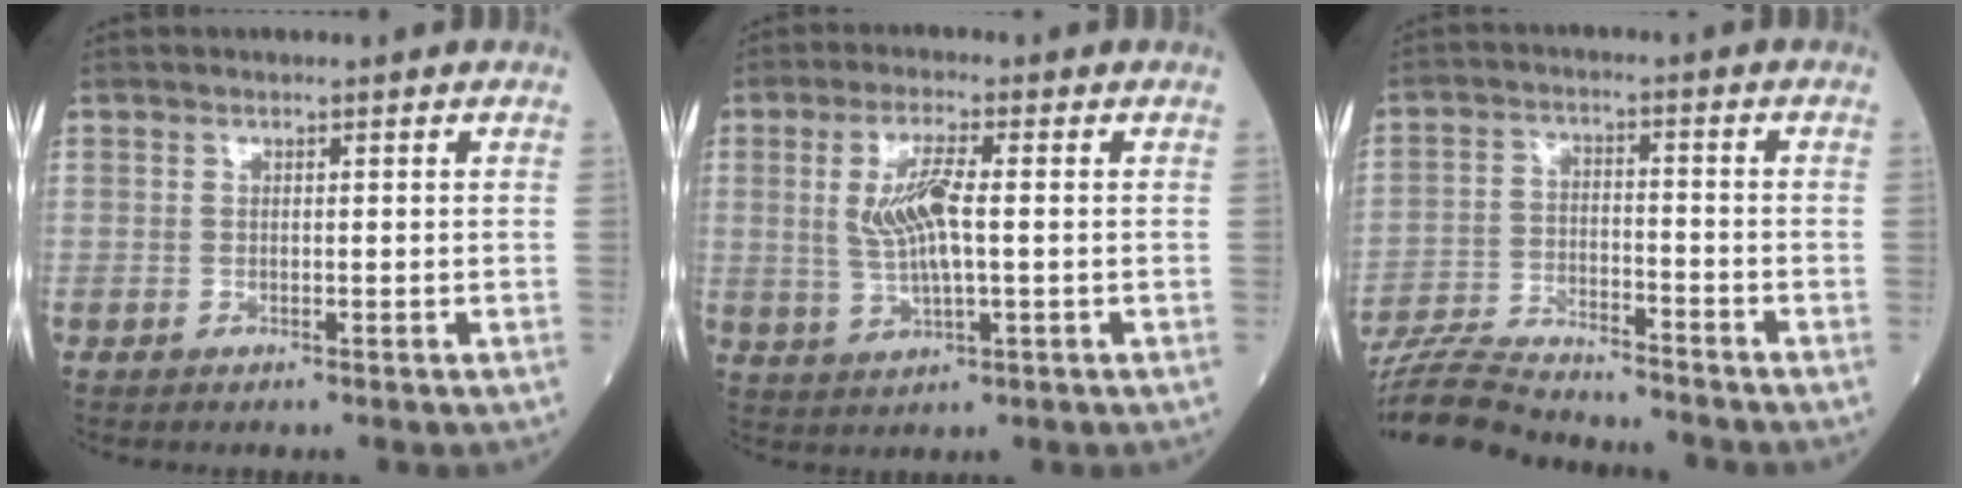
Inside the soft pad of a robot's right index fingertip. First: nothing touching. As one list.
[{"total": 7.3, "force": [0.8, 1.3, 7.1], "torque": [-0.151, 0.000, 0.018]}, {"total": 13.6, "force": [-12.9, 1.1, 4.2], "torque": [-0.078, -0.004, -0.217]}]